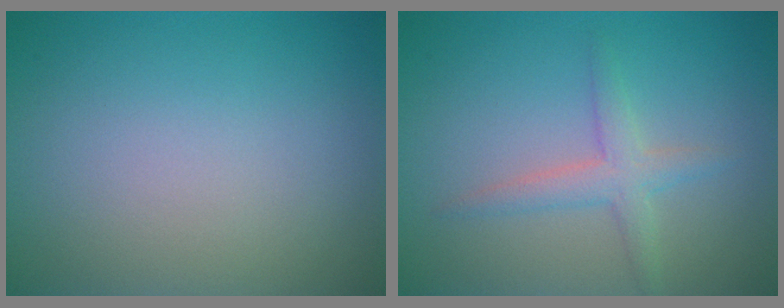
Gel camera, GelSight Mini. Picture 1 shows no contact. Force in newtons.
{"total": 2.3, "press": 2.3, "slide": 0.2}